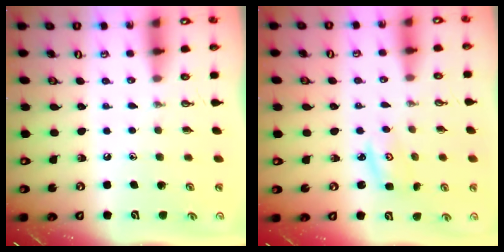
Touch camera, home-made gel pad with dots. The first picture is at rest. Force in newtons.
{"total": 2.8, "press": 2.8, "slide": 0.4}